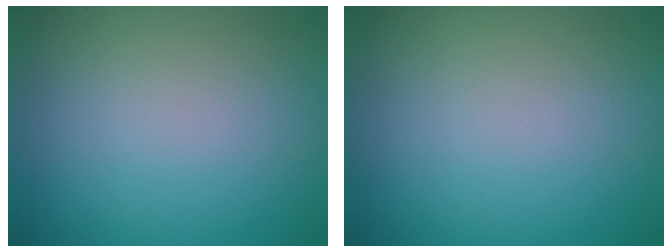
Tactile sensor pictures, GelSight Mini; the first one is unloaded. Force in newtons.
{"total": 0.0}